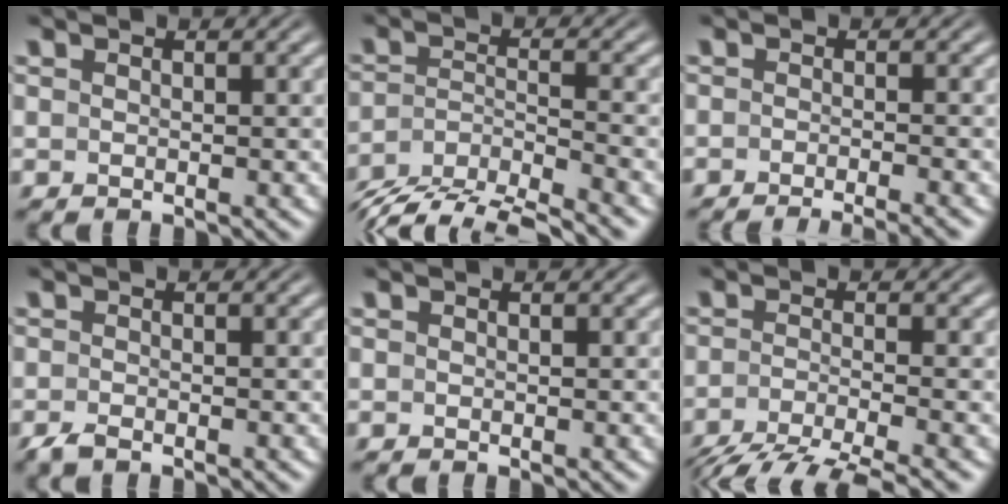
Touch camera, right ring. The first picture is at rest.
{"total": 8.4, "force": [-5.9, 4.5, 3.9], "torque": [-0.078, -0.025, -0.093]}
{"total": 5.5, "force": [-5.1, 1.0, 1.6], "torque": [-0.011, -0.003, -0.080]}
{"total": 1.2, "force": [-1.1, 0.1, 0.5], "torque": [-0.009, -0.003, -0.020]}
{"total": 0.0}
{"total": 5.2, "force": [-3.4, 1.5, 3.6], "torque": [-0.057, -0.014, -0.047]}